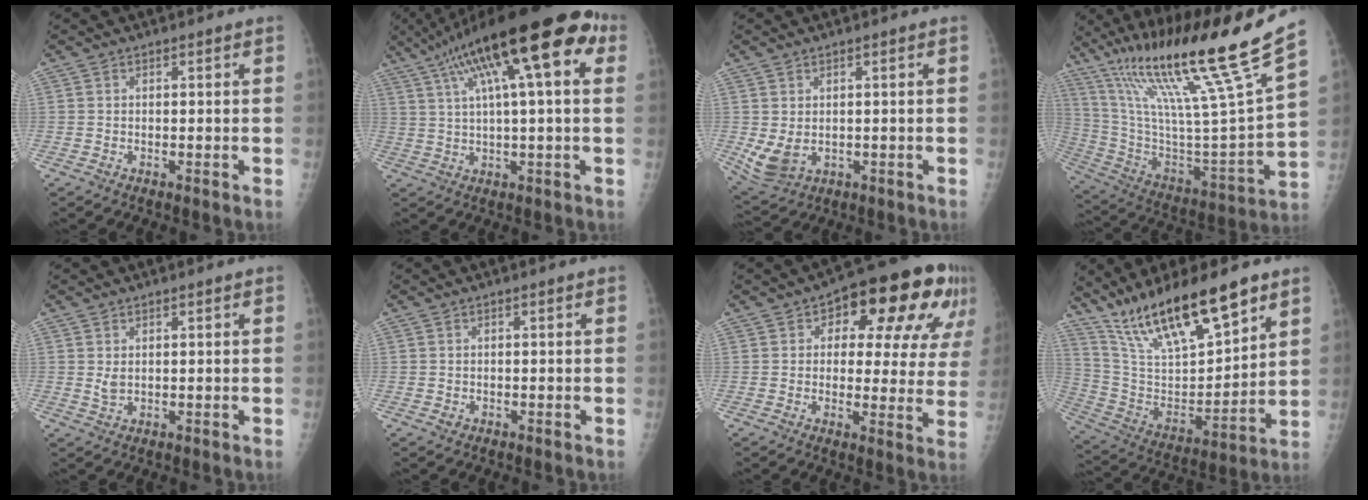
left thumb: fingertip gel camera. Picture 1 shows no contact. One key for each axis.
{"total": 22.5, "fx": 9.4, "fy": 5.7, "fz": 19.7, "tx": -0.315, "ty": 0.029, "tz": 0.146}
{"total": 5.9, "fx": -0.1, "fy": 4.3, "fz": 4.0, "tx": -0.077, "ty": -0.014, "tz": 0.016}
{"total": 30.8, "fx": 20.4, "fy": 1.8, "fz": 23.0, "tx": -0.385, "ty": -0.073, "tz": 0.364}
{"total": 2.0, "fx": 0.7, "fy": 1.2, "fz": 1.4, "tx": -0.021, "ty": -0.008, "tz": 0.018}
{"total": 0.7, "fx": -0.1, "fy": 0.6, "fz": 0.2, "tx": -0.001, "ty": 0.000, "tz": 0.001}
{"total": 18.8, "fx": 8.2, "fy": 9.5, "fz": 14.1, "tx": -0.129, "ty": 0.009, "tz": 0.103}
{"total": 22.3, "fx": 15.6, "fy": 6.5, "fz": 14.6, "tx": -0.236, "ty": -0.055, "tz": 0.291}